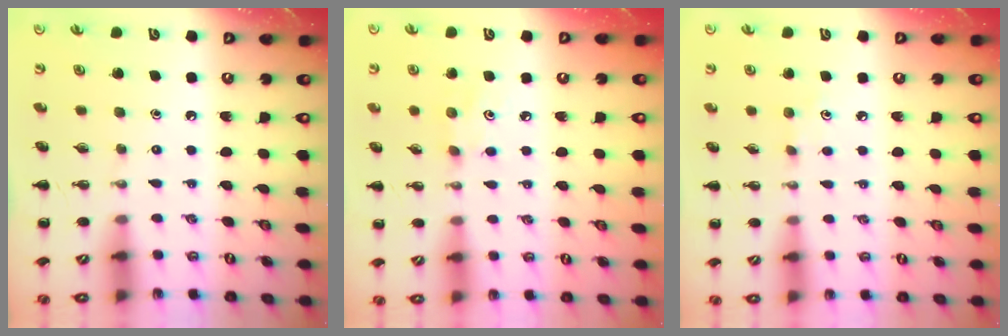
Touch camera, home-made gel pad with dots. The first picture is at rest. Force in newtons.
{"total": 2.9, "press": 2.8, "slide": 0.8}
{"total": 4.8, "press": 4.5, "slide": 1.6}